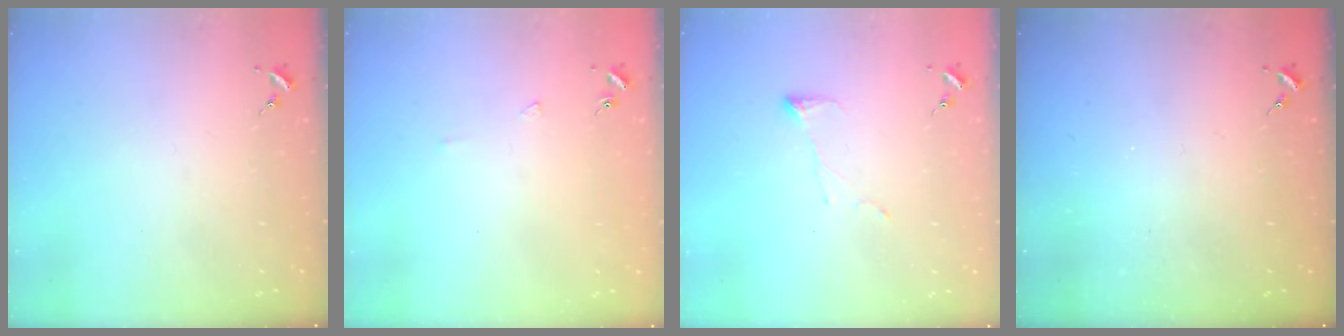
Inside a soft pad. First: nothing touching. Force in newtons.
{"total": 3.8, "press": 3.8, "slide": 0.5}
{"total": 5.5, "press": 5.5, "slide": 0.4}
{"total": 0.0}